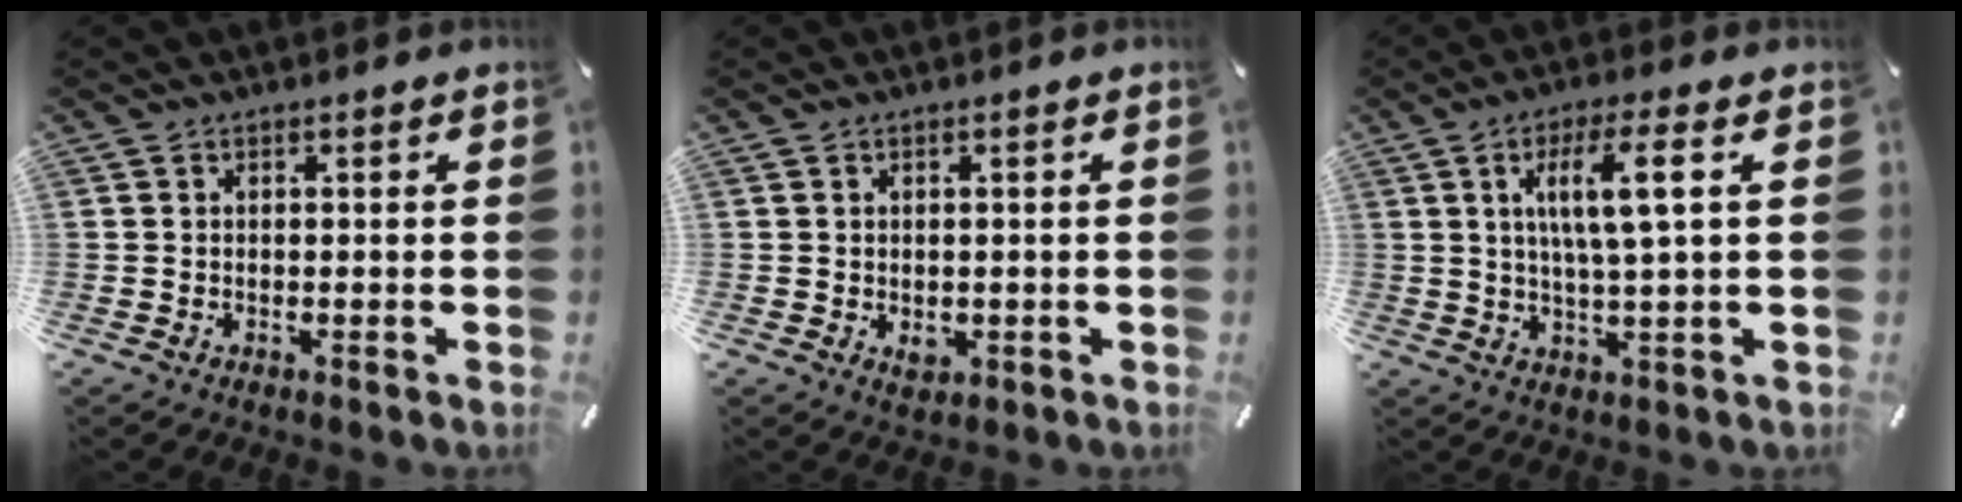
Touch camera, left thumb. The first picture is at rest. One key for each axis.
{"total": 2.3, "fx": -0.4, "fy": 1.8, "fz": 1.4, "tx": -0.015, "ty": 0.000, "tz": -0.007}
{"total": 9.2, "fx": 2.6, "fy": 1.0, "fz": 8.8, "tx": -0.182, "ty": 0.003, "tz": 0.037}